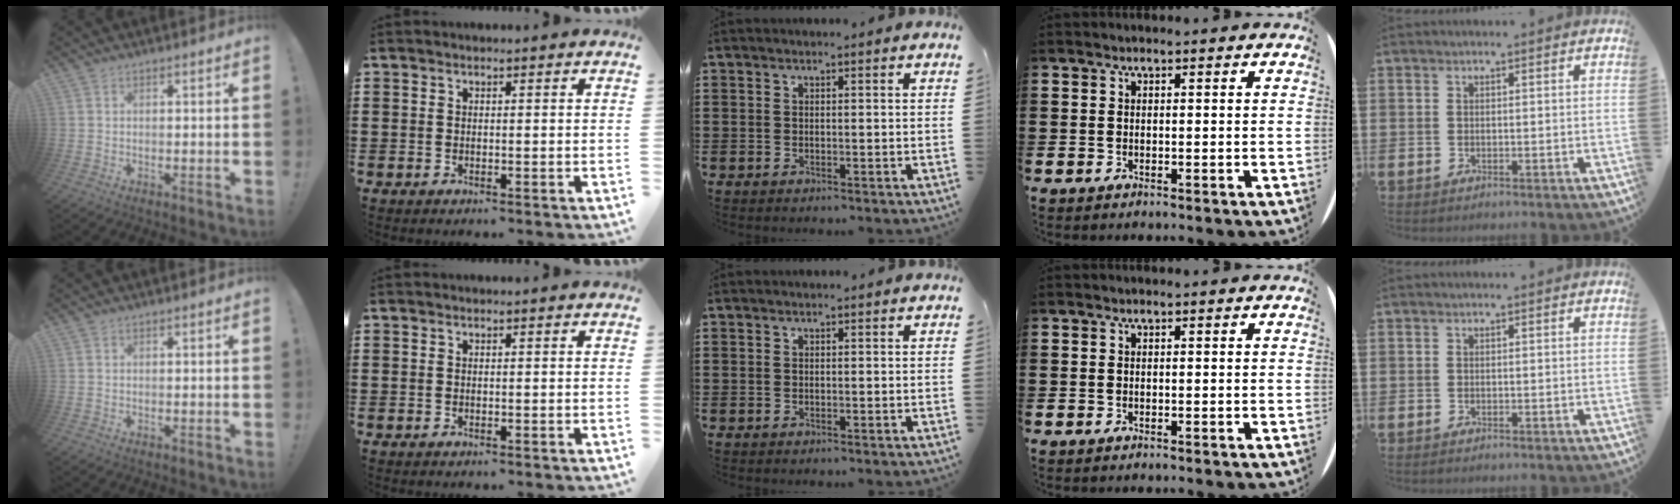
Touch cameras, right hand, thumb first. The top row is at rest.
{}